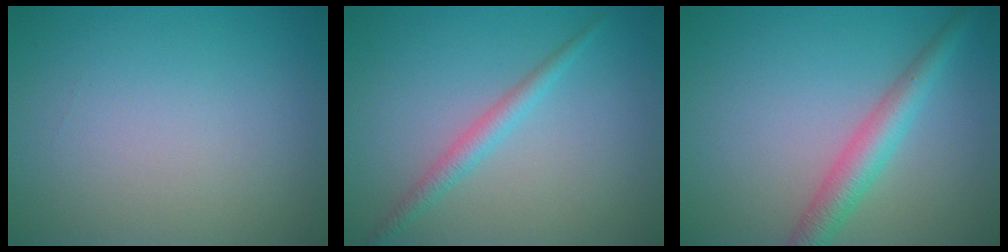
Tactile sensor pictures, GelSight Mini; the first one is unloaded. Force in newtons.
{"total": 2.0, "press": 2.0, "slide": 0.0}
{"total": 3.5, "press": 3.5, "slide": 0.1}